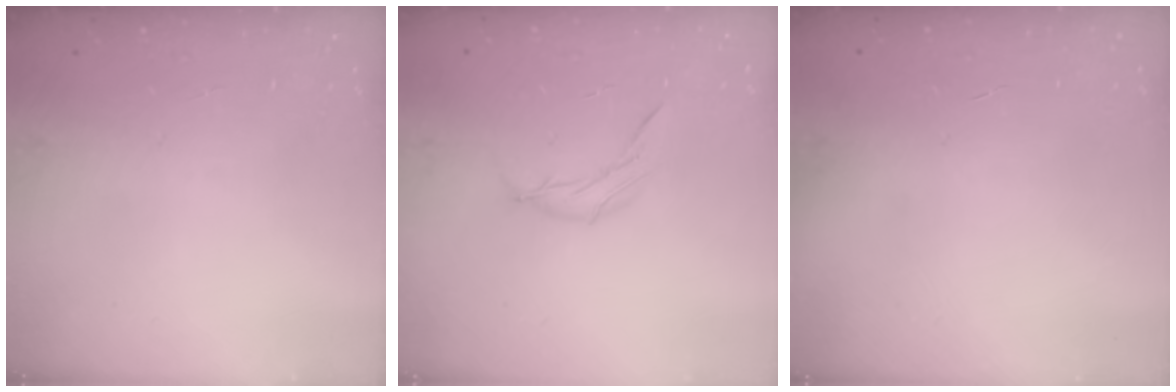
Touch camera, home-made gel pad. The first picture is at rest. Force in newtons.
{"total": 6.3, "press": 6.2, "slide": 1.0}
{"total": 0.0}